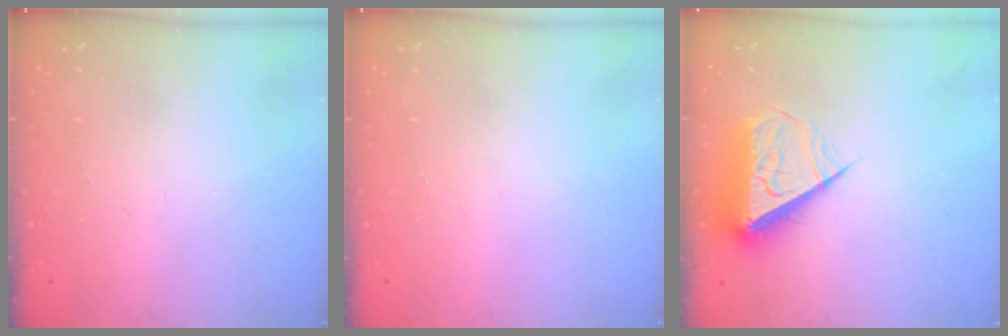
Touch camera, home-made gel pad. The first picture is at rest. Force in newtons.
{"total": 0.0}
{"total": 8.8, "press": 8.7, "slide": 0.4}